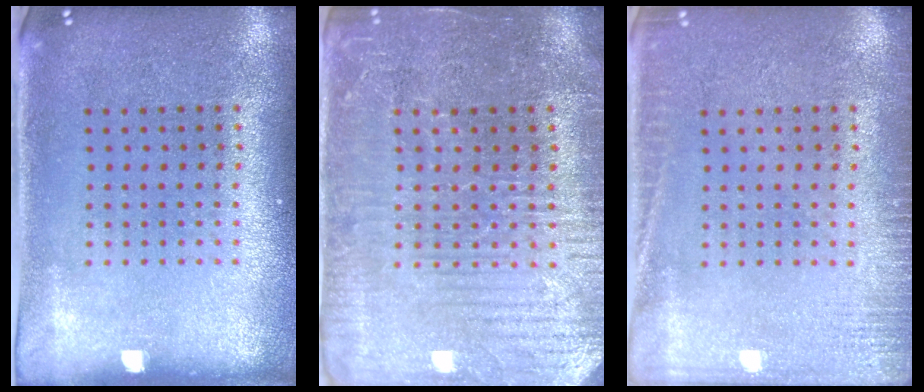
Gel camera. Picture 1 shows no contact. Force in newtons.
{"total": 3.9, "press": 3.7, "slide": 1.1}
{"total": 2.4, "press": 2.4, "slide": 0.4}